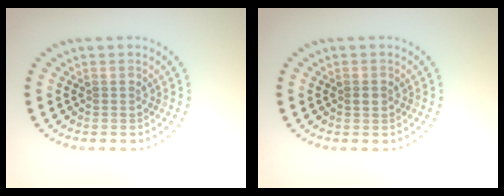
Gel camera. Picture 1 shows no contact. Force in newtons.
{"total": 1.0, "press": 1.0, "slide": 0.1}